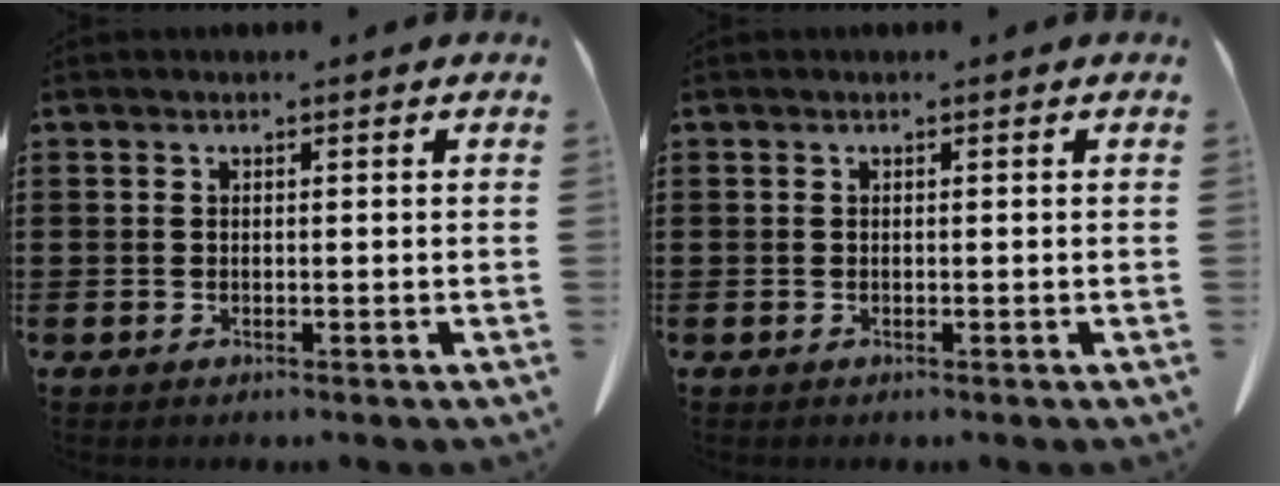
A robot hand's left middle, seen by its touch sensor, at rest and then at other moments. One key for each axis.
{"total": 0.0}